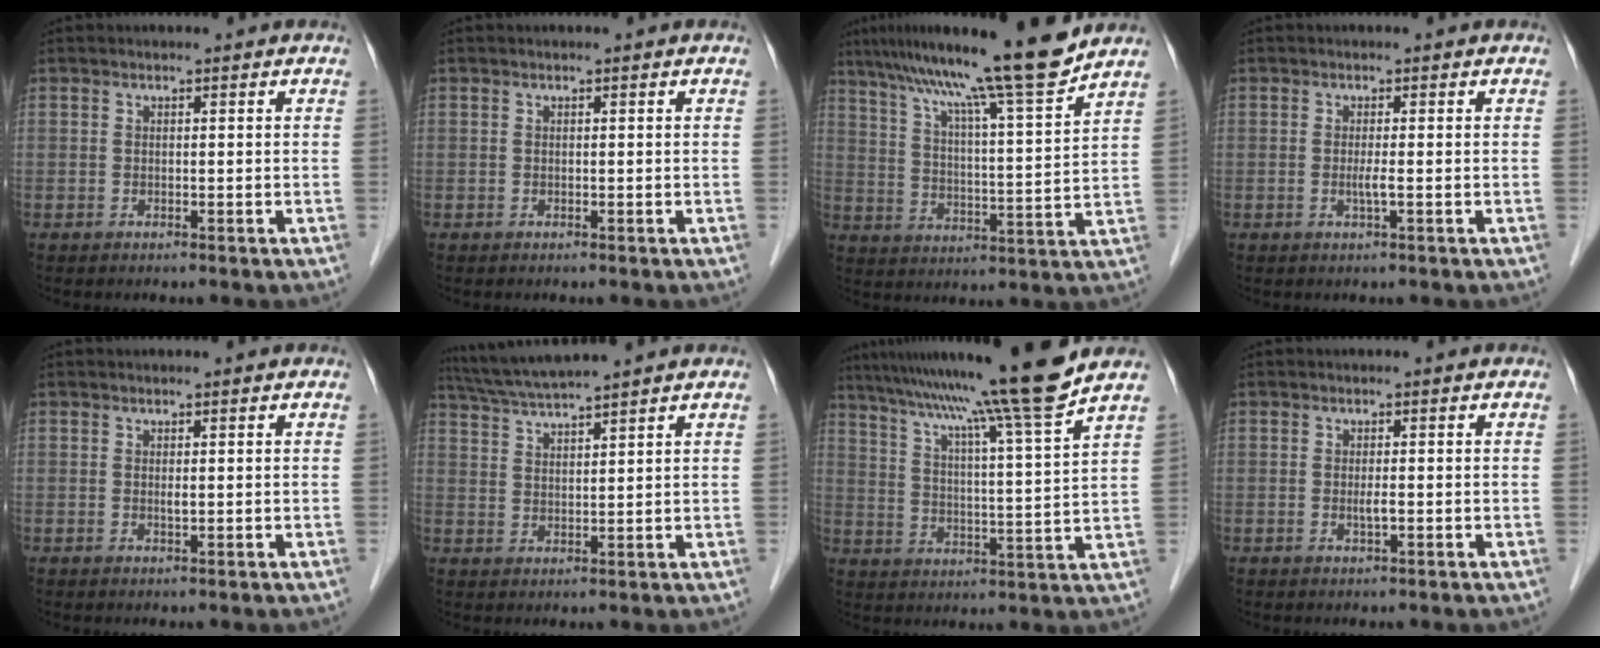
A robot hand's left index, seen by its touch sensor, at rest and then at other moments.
{"total": 0.0}
{"total": 15.9, "force": [13.0, -1.4, 9.0], "torque": [-0.146, -0.001, 0.198]}
{"total": 1.6, "force": [-0.5, -0.3, 1.5], "torque": [-0.031, -0.008, -0.011]}
{"total": 0.5, "force": [-0.1, 0.2, 0.5], "torque": [-0.009, -0.005, -0.001]}
{"total": 7.2, "force": [6.4, -1.3, 3.0], "torque": [-0.061, 0.016, 0.116]}
{"total": 16.6, "force": [13.8, -3.2, 8.7], "torque": [-0.145, -0.033, 0.201]}
{"total": 1.3, "force": [-0.4, 0.1, 1.3], "torque": [-0.027, -0.007, -0.007]}